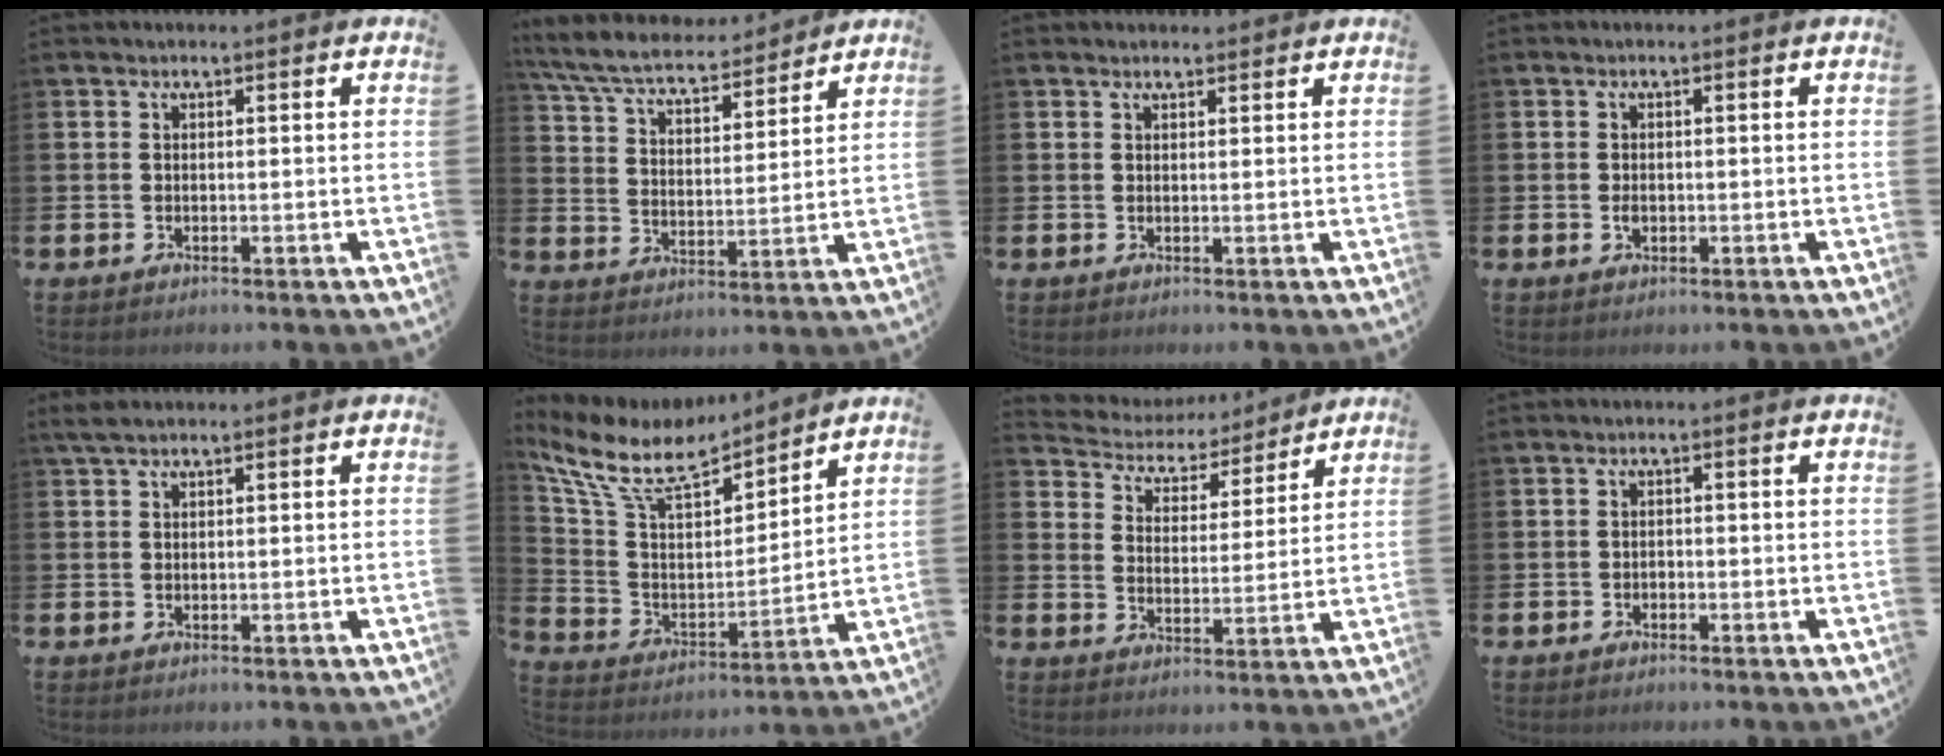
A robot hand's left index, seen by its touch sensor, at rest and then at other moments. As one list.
[{"total": 7.3, "force": [6.7, 1.6, 2.4], "torque": [-0.078, -0.040, 0.118]}, {"total": 1.0, "force": [0.9, 0.3, 0.1], "torque": [0.008, -0.001, 0.014]}, {"total": 1.2, "force": [-0.3, 0.9, 0.7], "torque": [-0.011, 0.004, -0.007]}, {"total": 1.6, "force": [1.2, 0.4, 1.0], "torque": [-0.024, 0.007, 0.021]}, {"total": 9.6, "force": [8.5, 3.0, 3.4], "torque": [-0.112, -0.055, 0.147]}, {"total": 4.7, "force": [4.3, 1.9, -0.1], "torque": [-0.031, -0.038, 0.070]}, {"total": 0.9, "force": [-0.7, 0.6, 0.0], "torque": [-0.005, 0.003, -0.015]}]